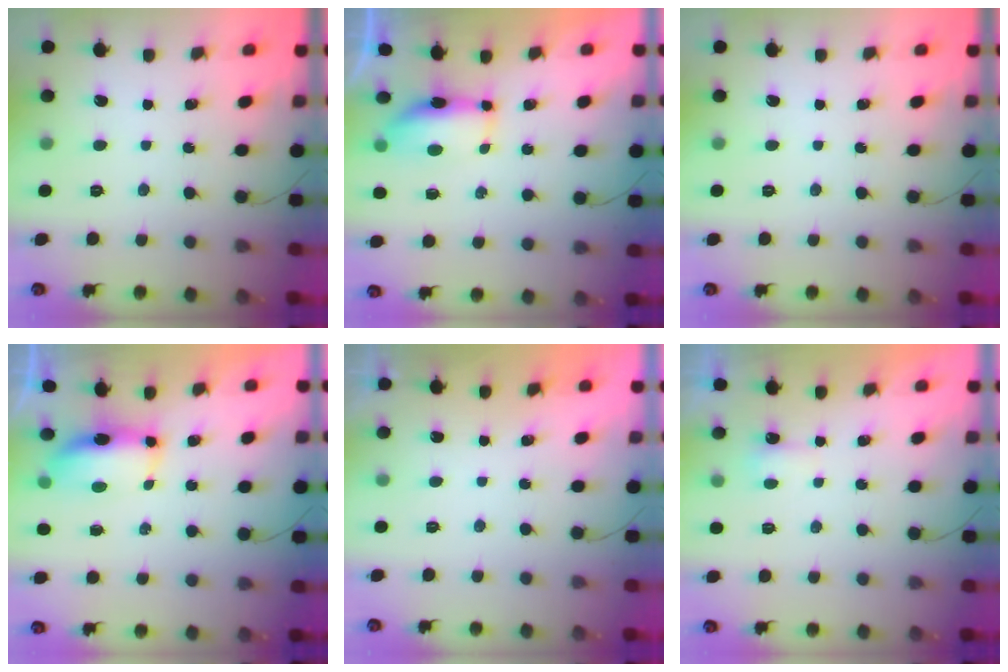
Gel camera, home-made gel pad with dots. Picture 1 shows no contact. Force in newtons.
{"total": 6.8, "press": 6.8, "slide": 0.8}
{"total": 0.0}
{"total": 14.5, "press": 9.4, "slide": 11.1}
{"total": 1.8, "press": 0.1, "slide": 1.8}
{"total": 2.8, "press": 2.7, "slide": 0.7}